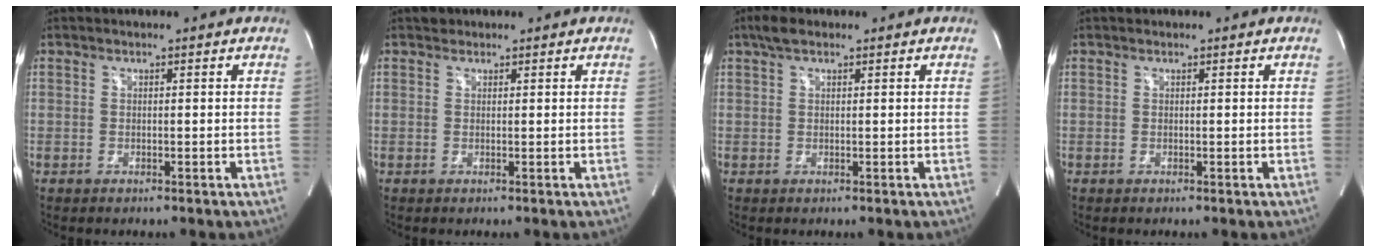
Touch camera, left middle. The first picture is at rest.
{"total": 0.9, "force": [0.7, 0.6, 0.0], "torque": [-0.002, 0.004, 0.009]}
{"total": 2.7, "force": [1.8, 1.0, 1.7], "torque": [-0.040, 0.019, 0.034]}
{"total": 0.0}